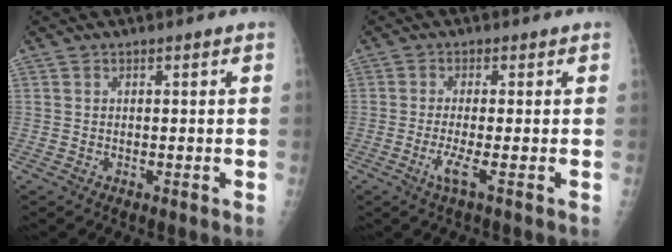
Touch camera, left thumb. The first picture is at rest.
{"total": 3.6, "force": [-1.5, -0.3, 3.3], "torque": [-0.078, -0.010, -0.033]}